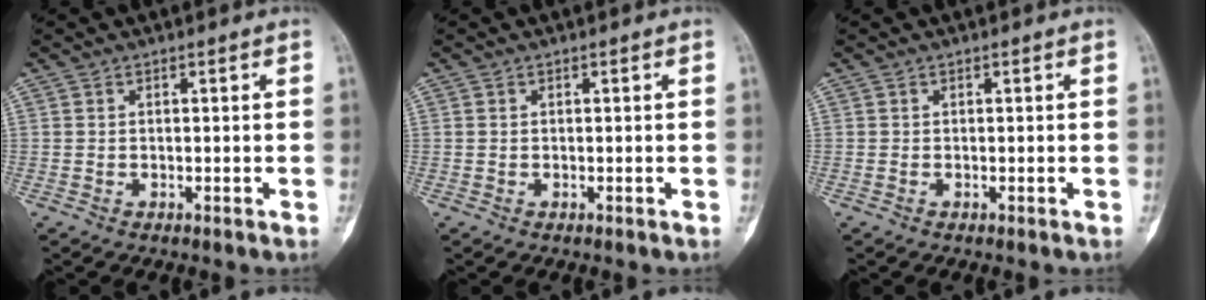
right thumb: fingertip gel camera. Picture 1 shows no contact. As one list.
[{"total": 0.0}, {"total": 0.0}]